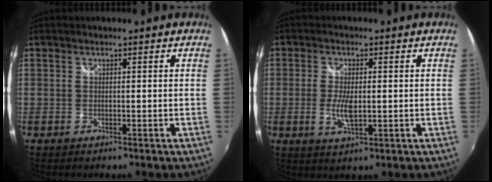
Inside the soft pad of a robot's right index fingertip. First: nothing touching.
{"total": 5.0, "force": [-0.6, 1.9, 4.6], "torque": [-0.092, -0.009, -0.011]}